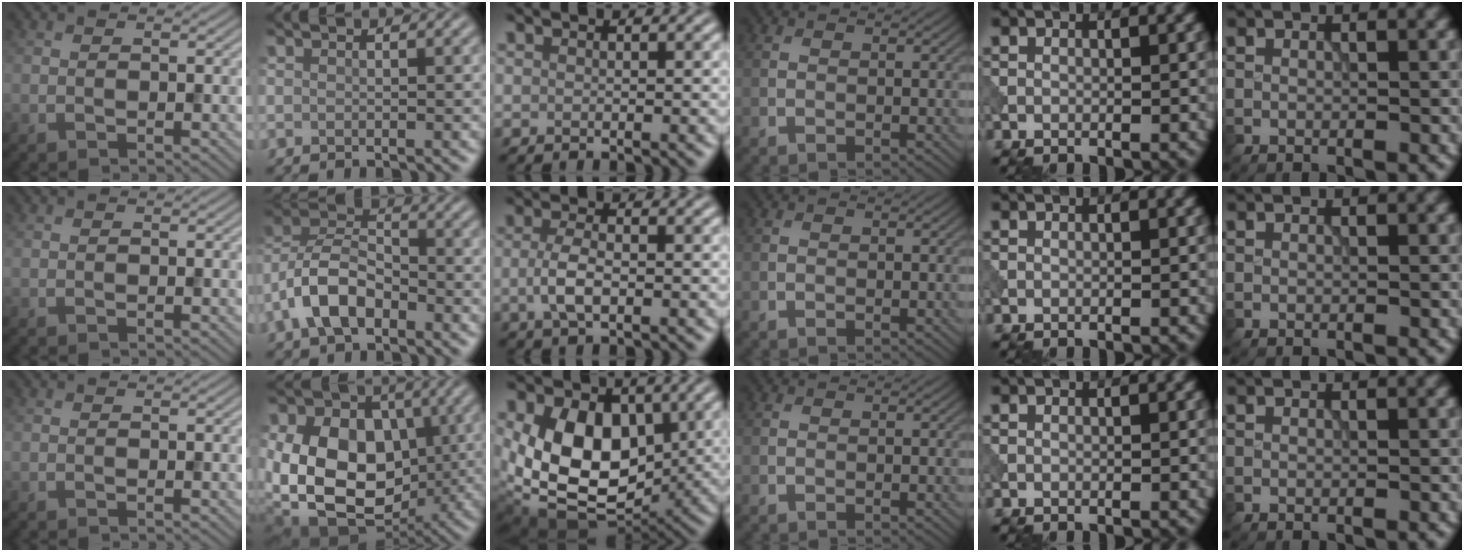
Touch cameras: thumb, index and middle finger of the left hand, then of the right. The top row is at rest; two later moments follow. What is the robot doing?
{"motion": "extract", "object": "peg toy"}